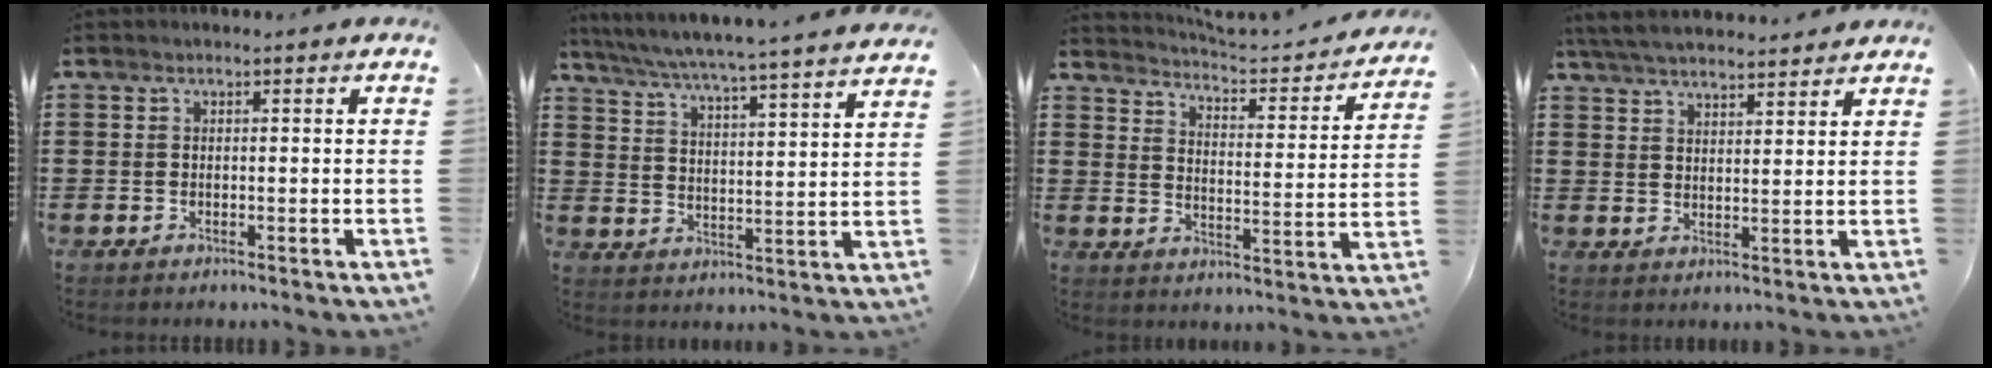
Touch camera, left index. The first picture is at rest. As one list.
[{"total": 4.6, "force": [4.3, -1.0, 1.4], "torque": [-0.050, -0.039, 0.065]}, {"total": 3.5, "force": [3.4, -0.1, 0.5], "torque": [-0.033, -0.032, 0.051]}, {"total": 4.9, "force": [4.7, 0.4, 1.4], "torque": [-0.042, -0.013, 0.086]}]